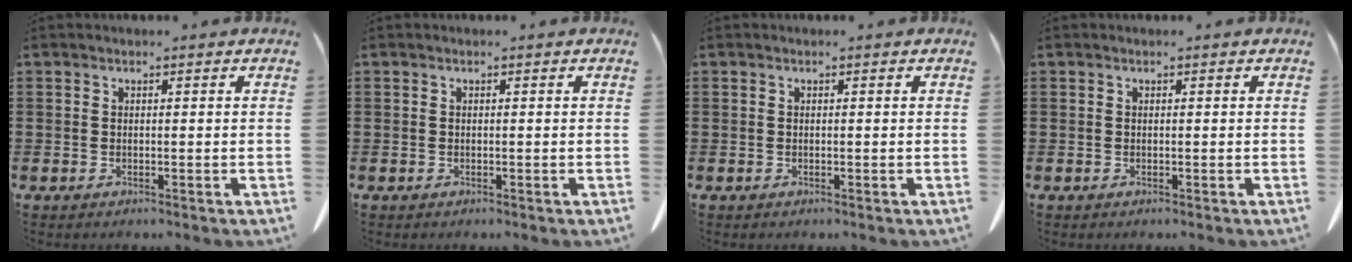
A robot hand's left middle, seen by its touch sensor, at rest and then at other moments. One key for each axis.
{"total": 0.0}
{"total": 0.0}
{"total": 0.0}